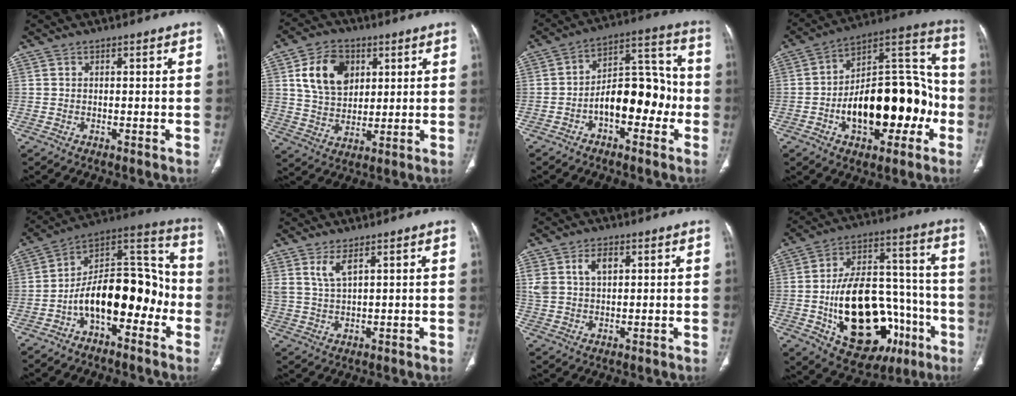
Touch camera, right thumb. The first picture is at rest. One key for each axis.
{"total": 12.3, "fx": 4.2, "fy": 8.7, "fz": 7.5, "tx": -0.103, "ty": -0.009, "tz": 0.080}
{"total": 13.5, "fx": -3.8, "fy": 7.6, "fz": 10.5, "tx": -0.128, "ty": 0.054, "tz": -0.066}
{"total": 25.1, "fx": -6.1, "fy": 13.5, "fz": 20.2, "tx": -0.272, "ty": 0.062, "tz": -0.085}
{"total": 18.4, "fx": -5.9, "fy": 9.7, "fz": 14.6, "tx": -0.198, "ty": 0.091, "tz": -0.099}
{"total": 4.0, "fx": 2.4, "fy": 1.1, "fz": 3.0, "tx": -0.067, "ty": -0.017, "tz": 0.058}
{"total": 6.1, "fx": 2.4, "fy": 3.7, "fz": 4.2, "tx": -0.073, "ty": -0.001, "tz": 0.051}
{"total": 28.8, "fx": -8.7, "fy": 16.6, "fz": 21.9, "tx": -0.337, "ty": 0.040, "tz": -0.113}